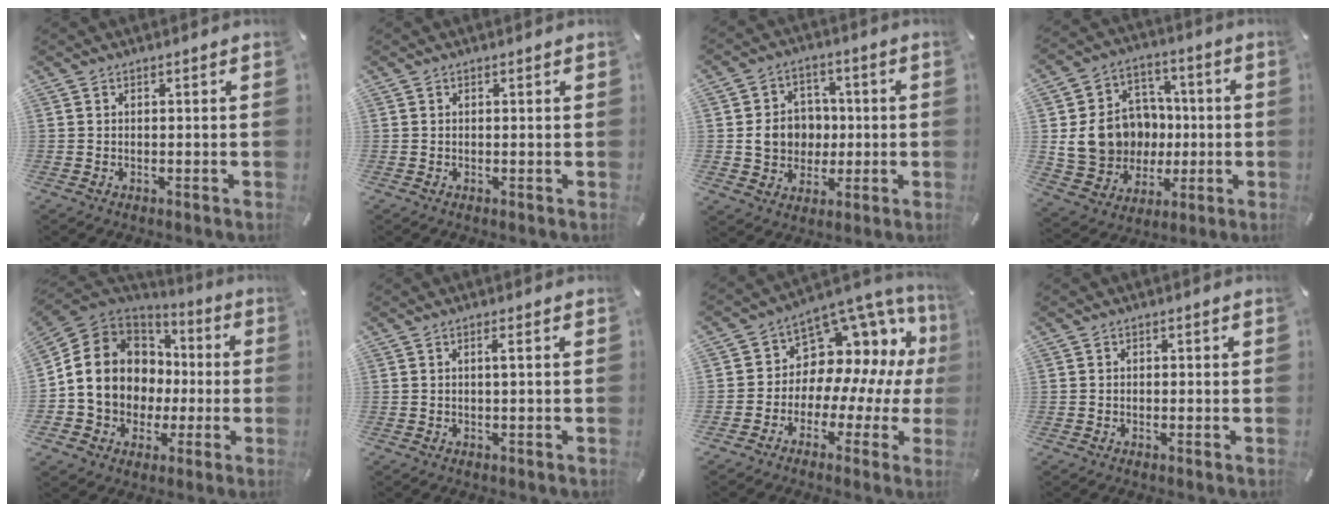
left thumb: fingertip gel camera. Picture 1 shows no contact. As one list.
[{"total": 0.0}, {"total": 9.0, "force": [-0.3, 8.3, 3.3], "torque": [-0.053, 0.010, -0.001]}, {"total": 16.3, "force": [0.3, 15.0, 6.4], "torque": [-0.129, 0.008, 0.024]}, {"total": 14.8, "force": [-0.3, 13.5, 6.2], "torque": [-0.130, -0.004, 0.006]}, {"total": 1.6, "force": [0.3, 0.0, 1.6], "torque": [-0.031, -0.001, 0.003]}, {"total": 10.5, "force": [6.2, 7.9, 3.0], "torque": [-0.056, -0.085, 0.116]}, {"total": 0.8, "force": [-0.2, 0.7, 0.3], "torque": [-0.005, 0.005, -0.005]}]